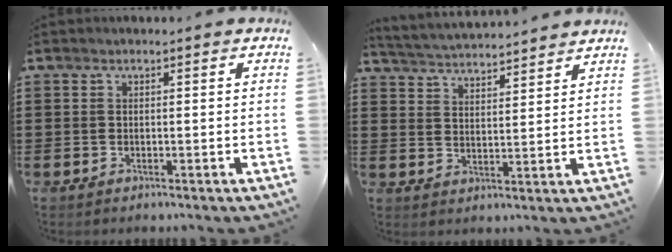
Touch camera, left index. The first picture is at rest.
{"total": 3.4, "force": [3.4, -0.5, -0.3], "torque": [-0.013, -0.026, 0.055]}